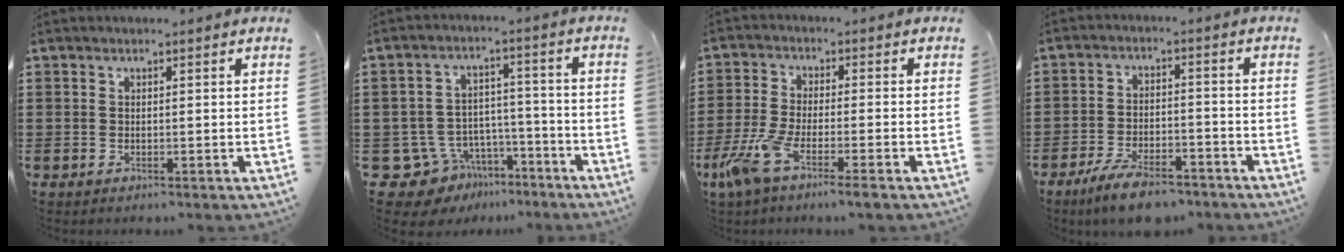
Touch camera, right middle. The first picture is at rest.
{"total": 8.1, "force": [-6.2, 4.9, 1.5], "torque": [-0.053, 0.022, -0.121]}
{"total": 6.4, "force": [-4.1, 0.7, 4.9], "torque": [-0.127, -0.021, -0.084]}
{"total": 6.6, "force": [-5.4, 1.4, 3.4], "torque": [-0.071, 0.001, -0.105]}